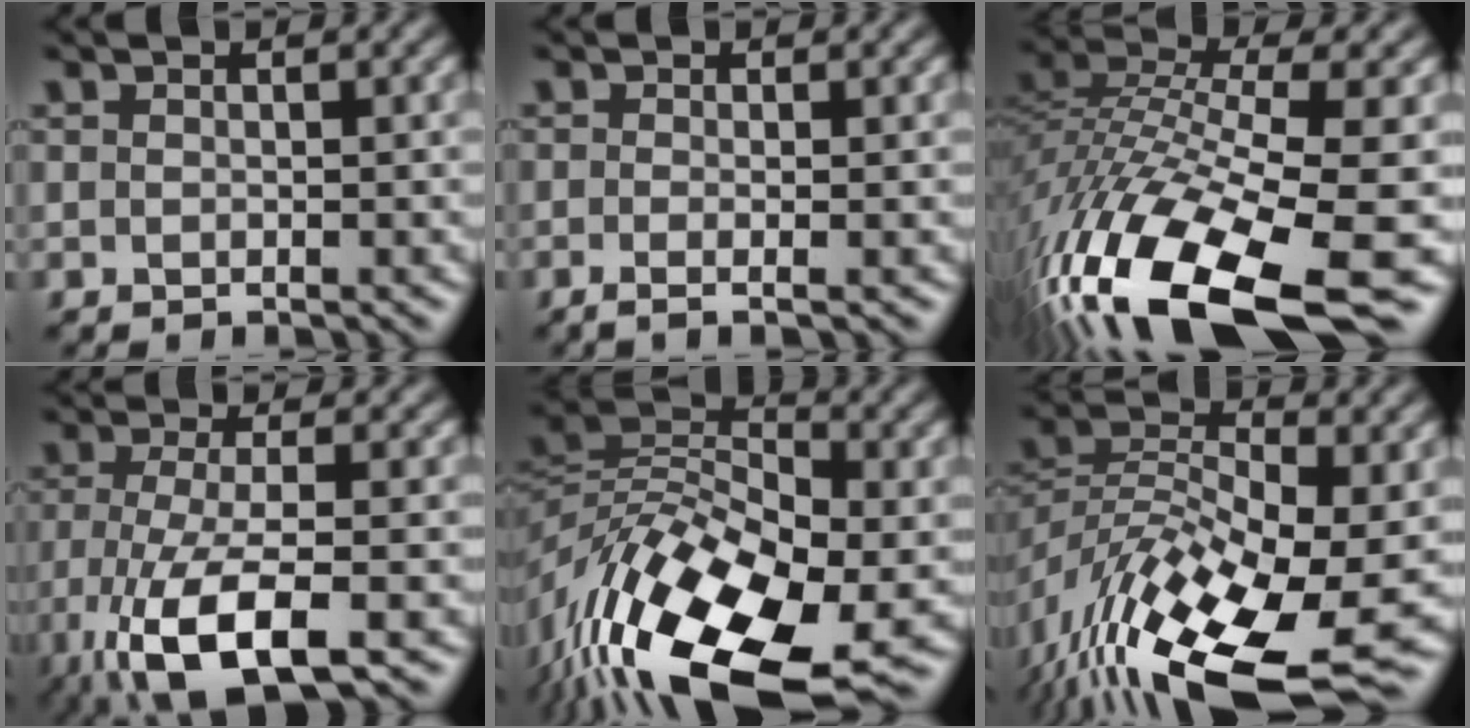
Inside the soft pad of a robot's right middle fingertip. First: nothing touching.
{"total": 1.8, "force": [-0.5, 0.7, 1.6], "torque": [-0.025, -0.009, -0.012]}
{"total": 16.9, "force": [-9.2, 5.3, 13.1], "torque": [-0.293, -0.013, -0.156]}
{"total": 8.9, "force": [-4.4, 2.6, 7.3], "torque": [-0.151, -0.017, -0.079]}
{"total": 16.4, "force": [-6.5, 8.0, 12.8], "torque": [-0.264, 0.002, -0.125]}
{"total": 16.3, "force": [-8.0, 6.9, 12.4], "torque": [-0.263, -0.025, -0.130]}